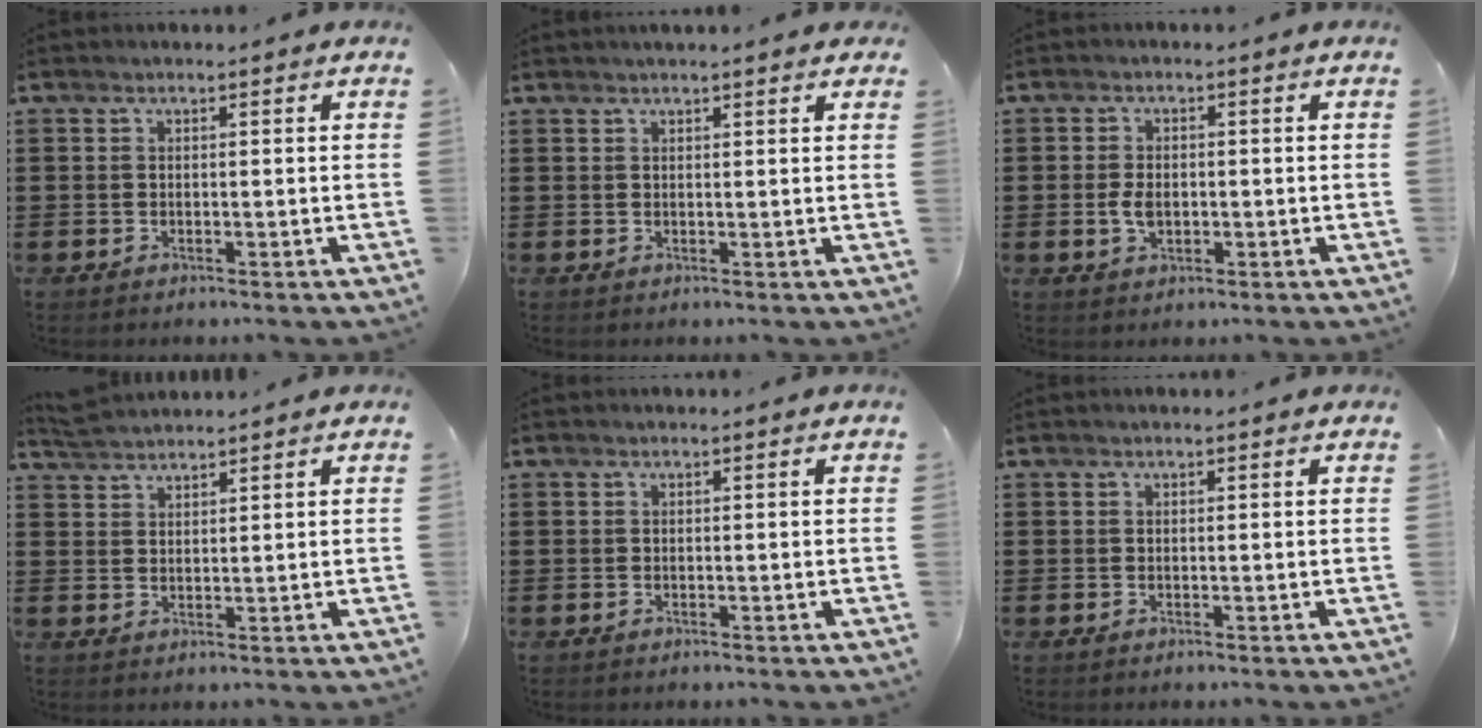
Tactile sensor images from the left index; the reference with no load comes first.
{"total": 1.1, "force": [1.0, 0.0, 0.4], "torque": [-0.011, 0.001, 0.019]}
{"total": 3.2, "force": [-0.3, 2.0, 2.5], "torque": [-0.065, -0.001, -0.010]}
{"total": 3.0, "force": [3.0, 0.1, 0.4], "torque": [-0.017, -0.002, 0.058]}
{"total": 0.0}
{"total": 0.0}